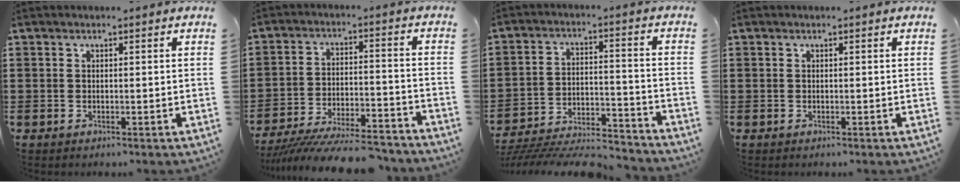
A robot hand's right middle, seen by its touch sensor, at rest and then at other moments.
{"total": 9.2, "force": [-8.6, 0.7, 3.2], "torque": [-0.052, 0.009, -0.165]}
{"total": 6.8, "force": [-6.5, 0.9, 2.0], "torque": [-0.038, 0.007, -0.129]}
{"total": 0.0}